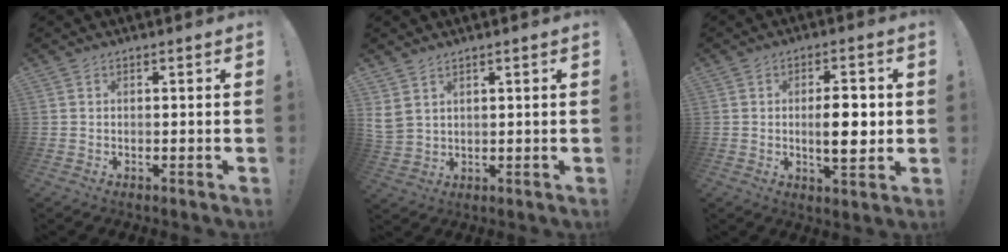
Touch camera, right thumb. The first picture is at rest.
{"total": 4.5, "force": [2.7, 2.9, 2.1], "torque": [-0.048, -0.010, 0.055]}
{"total": 8.6, "force": [-0.2, 3.0, 8.1], "torque": [-0.116, -0.004, -0.011]}